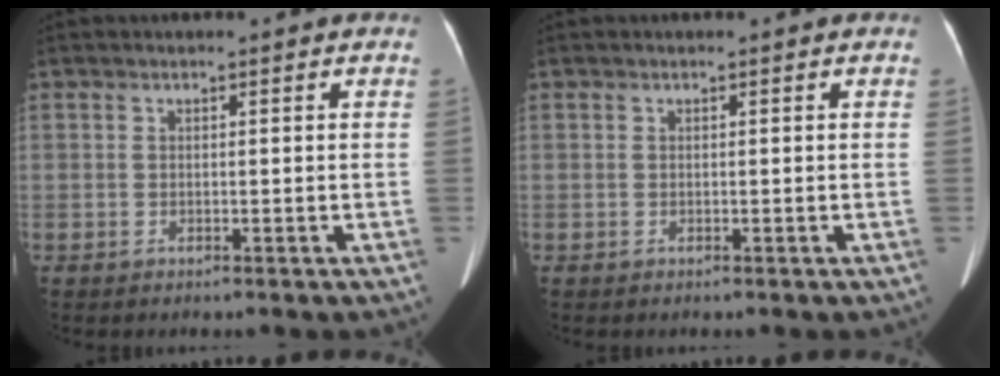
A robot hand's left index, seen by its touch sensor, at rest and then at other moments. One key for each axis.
{"total": 0.0}